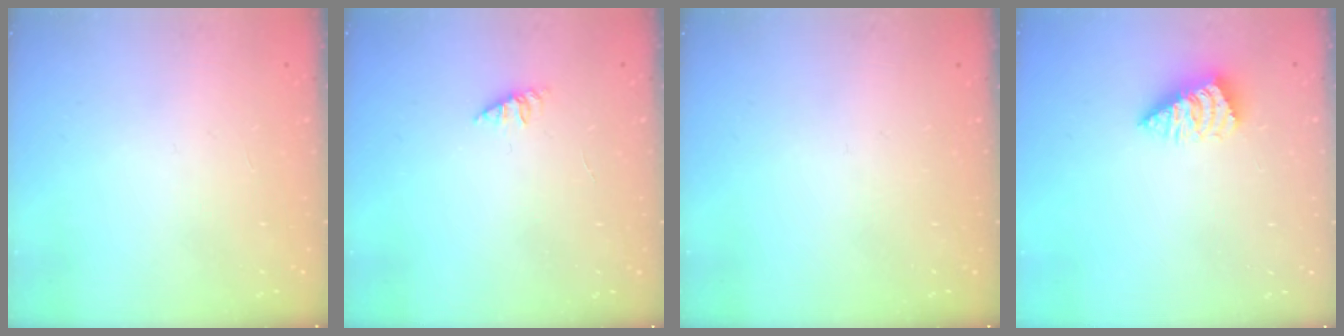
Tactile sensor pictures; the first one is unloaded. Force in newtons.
{"total": 1.6, "press": 1.6, "slide": 0.4}
{"total": 0.0}
{"total": 1.9, "press": 1.9, "slide": 0.4}